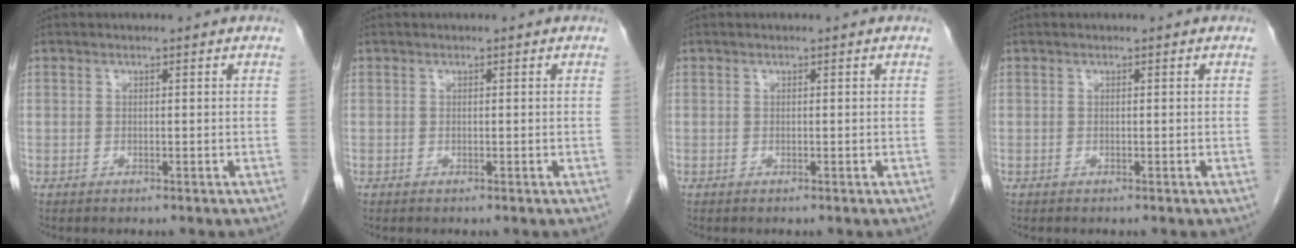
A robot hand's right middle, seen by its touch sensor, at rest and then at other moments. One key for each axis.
{"total": 0.0}
{"total": 0.0}
{"total": 0.0}